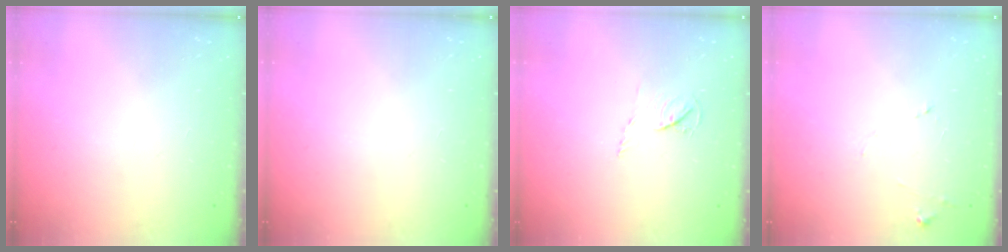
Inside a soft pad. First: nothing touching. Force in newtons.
{"total": 0.0}
{"total": 4.4, "press": 4.4, "slide": 0.6}
{"total": 7.6, "press": 7.6, "slide": 0.6}